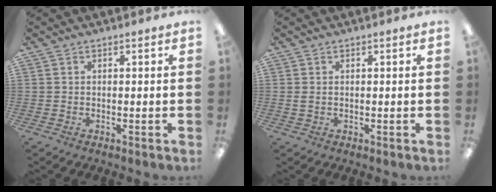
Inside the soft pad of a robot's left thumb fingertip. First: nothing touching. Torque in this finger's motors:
{"motor_torque": [-0.24, 0.11, -0.27, 0.13, 0.01]}